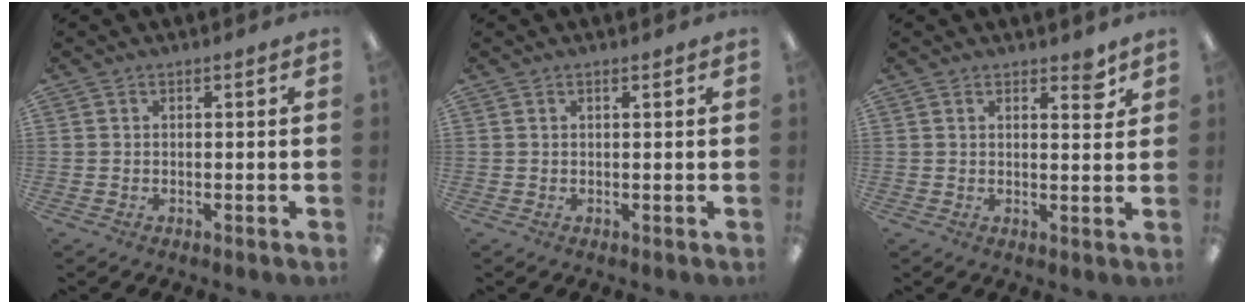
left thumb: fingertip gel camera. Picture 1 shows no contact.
{"total": 1.1, "force": [0.5, 0.1, 1.0], "torque": [-0.020, 0.000, 0.009]}
{"total": 4.3, "force": [3.1, 1.4, 2.7], "torque": [-0.029, -0.017, 0.048]}